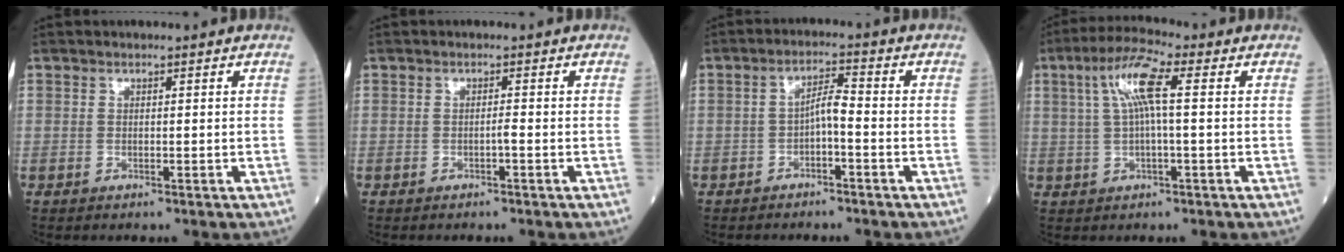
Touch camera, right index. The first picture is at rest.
{"total": 0.8, "force": [-0.4, -0.1, 0.6], "torque": [-0.009, 0.001, -0.008]}
{"total": 3.3, "force": [-1.3, 0.6, 3.0], "torque": [-0.052, 0.011, -0.022]}
{"total": 7.4, "force": [1.7, 0.8, 7.2], "torque": [-0.147, 0.022, 0.032]}